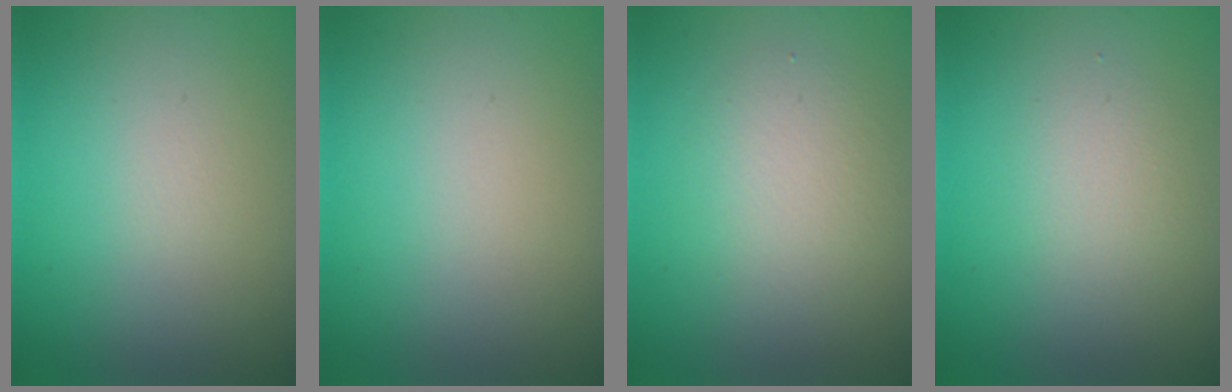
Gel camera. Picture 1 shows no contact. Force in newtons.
{"total": 0.0}
{"total": 2.9, "press": 2.8, "slide": 0.2}
{"total": 1.8, "press": 1.8, "slide": 0.1}